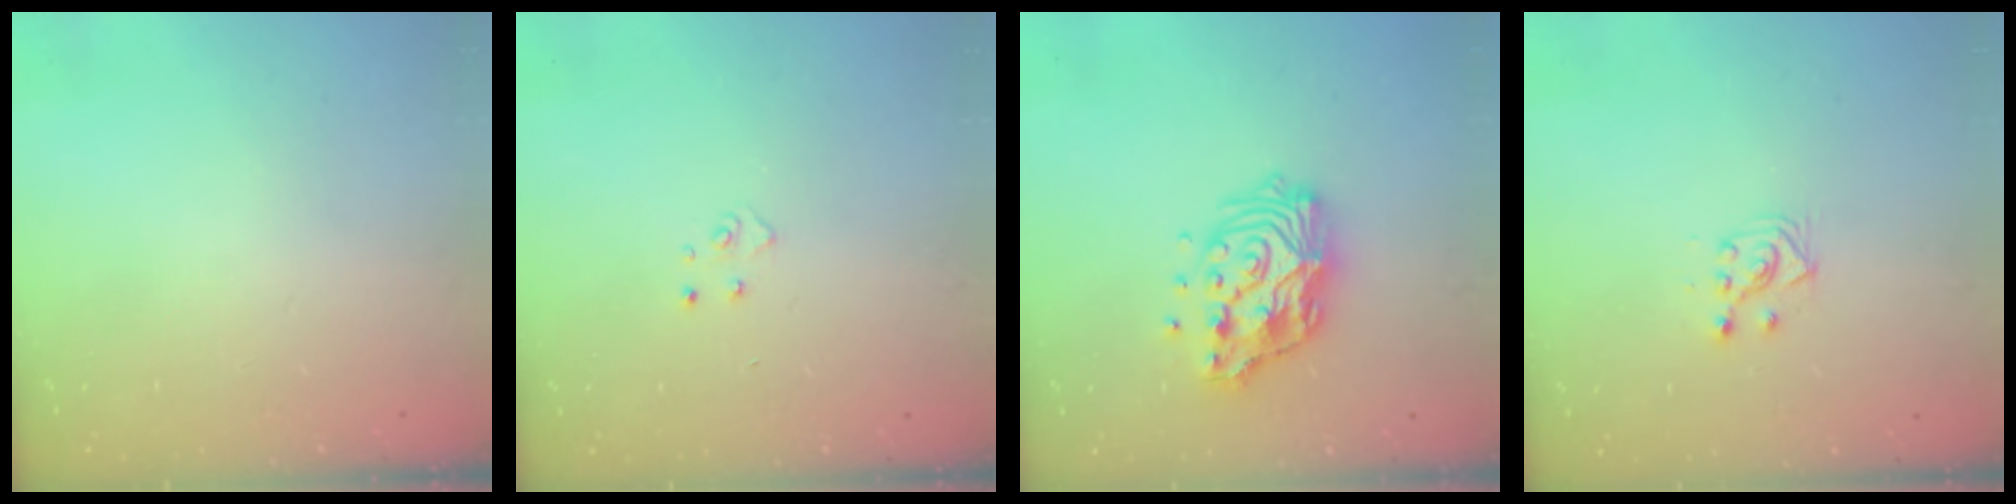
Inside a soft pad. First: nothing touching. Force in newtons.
{"total": 3.3, "press": 3.3, "slide": 0.4}
{"total": 14.9, "press": 14.8, "slide": 1.5}
{"total": 3.7, "press": 3.6, "slide": 0.9}